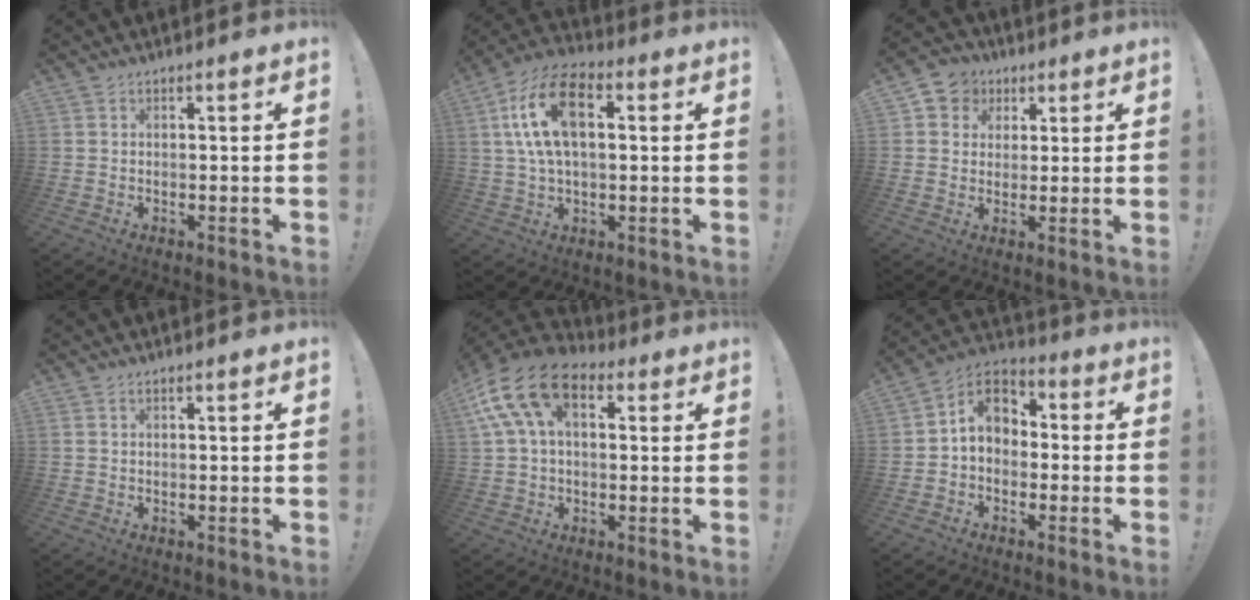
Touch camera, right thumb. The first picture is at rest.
{"total": 15.9, "force": [3.9, 8.7, 12.7], "torque": [-0.240, 0.010, 0.069]}
{"total": 6.5, "force": [1.5, 6.1, 1.6], "torque": [-0.025, 0.000, 0.032]}
{"total": 0.6, "force": [0.4, 0.3, 0.4], "torque": [-0.013, 0.003, 0.010]}
{"total": 16.3, "force": [6.1, 9.8, 11.4], "torque": [-0.220, -0.010, 0.109]}
{"total": 8.5, "force": [0.5, 6.7, 5.2], "torque": [-0.082, 0.017, 0.016]}